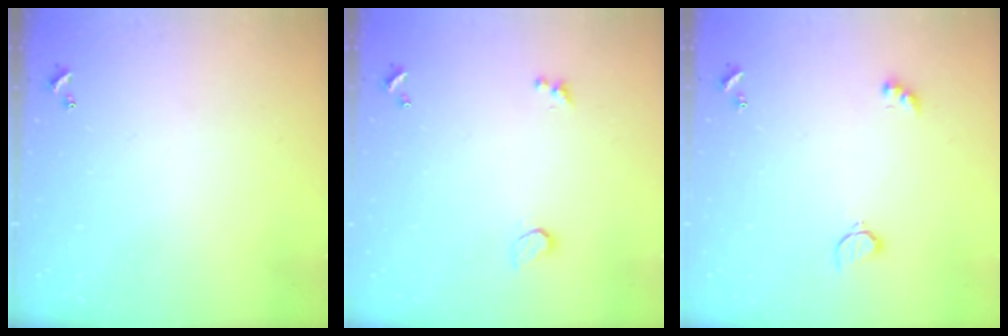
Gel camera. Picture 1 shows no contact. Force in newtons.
{"total": 0.9, "press": 0.8, "slide": 0.4}
{"total": 2.6, "press": 2.5, "slide": 0.5}